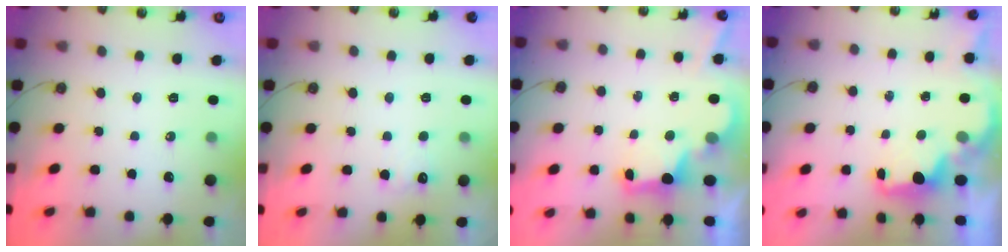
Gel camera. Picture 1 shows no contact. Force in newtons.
{"total": 5.5, "press": 5.4, "slide": 1.1}
{"total": 2.9, "press": 2.8, "slide": 0.9}
{"total": 1.9, "press": 1.8, "slide": 0.7}